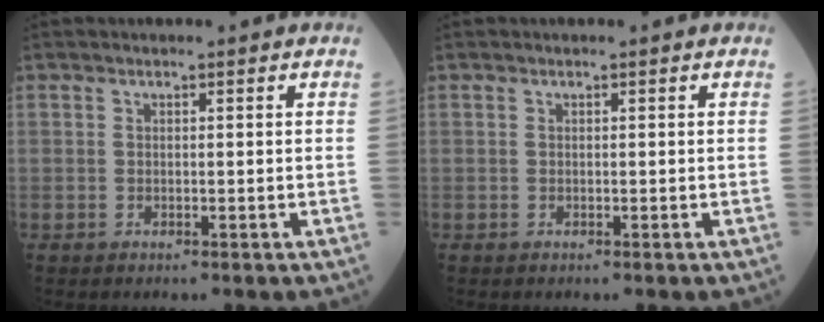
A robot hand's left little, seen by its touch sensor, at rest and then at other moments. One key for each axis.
{"total": 0.0}